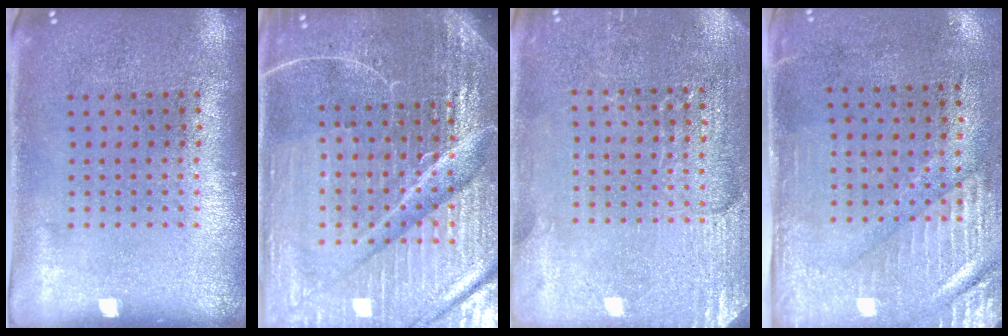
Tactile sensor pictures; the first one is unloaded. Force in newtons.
{"total": 6.4, "press": 5.7, "slide": 3.0}
{"total": 2.9, "press": 2.8, "slide": 0.3}
{"total": 2.9, "press": 2.5, "slide": 1.5}